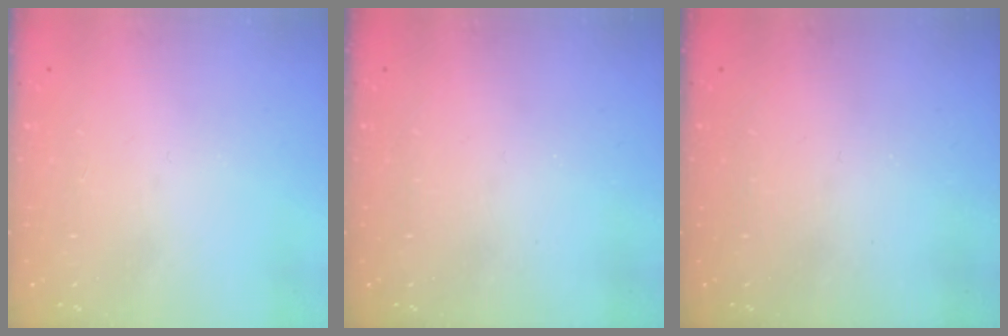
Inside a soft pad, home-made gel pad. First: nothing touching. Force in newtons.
{"total": 0.0}
{"total": 0.0}